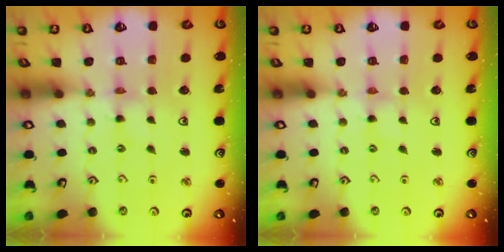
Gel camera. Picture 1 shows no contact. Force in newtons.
{"total": 1.4, "press": 1.4, "slide": 0.2}